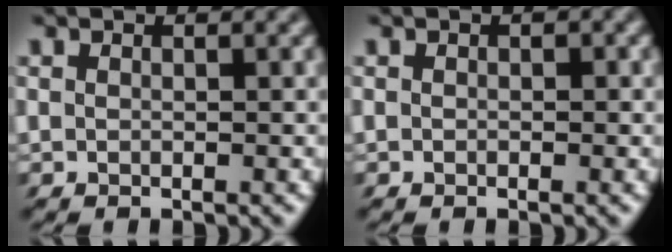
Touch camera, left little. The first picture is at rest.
{"total": 1.1, "force": [-0.1, 0.9, 0.7], "torque": [-0.012, -0.001, -0.002]}